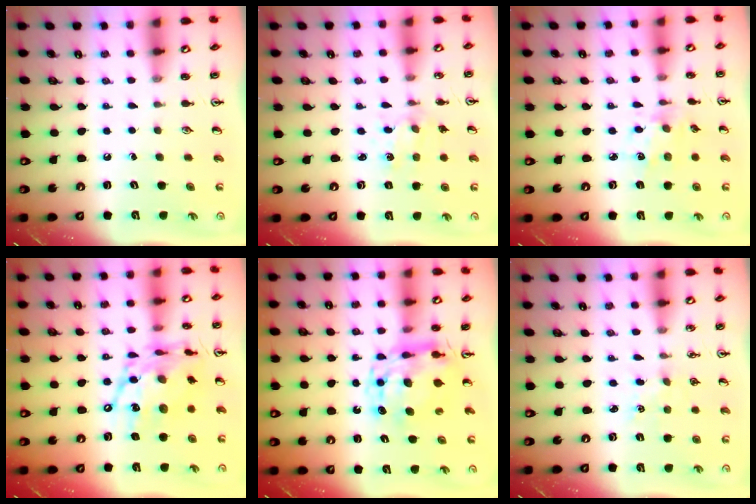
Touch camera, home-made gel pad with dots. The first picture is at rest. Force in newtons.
{"total": 1.6, "press": 1.6, "slide": 0.3}
{"total": 4.4, "press": 4.2, "slide": 1.4}
{"total": 16.0, "press": 16.0, "slide": 1.0}
{"total": 11.2, "press": 11.1, "slide": 1.2}
{"total": 2.7, "press": 2.7, "slide": 0.4}